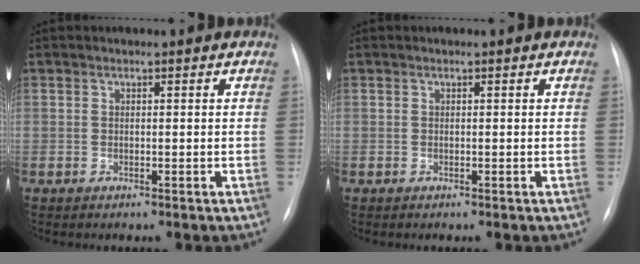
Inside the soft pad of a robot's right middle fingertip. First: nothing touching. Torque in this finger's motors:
{"motor_torque": [-0.01, -0.01, 0.00, 0.00]}